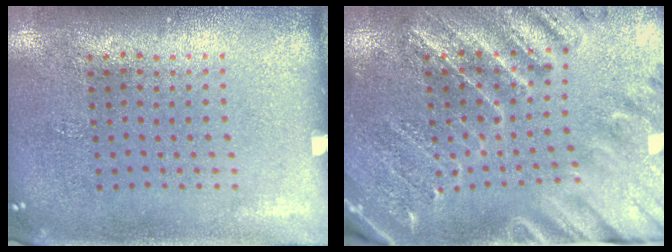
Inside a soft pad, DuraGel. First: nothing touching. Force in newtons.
{"total": 3.2, "press": 3.1, "slide": 0.8}